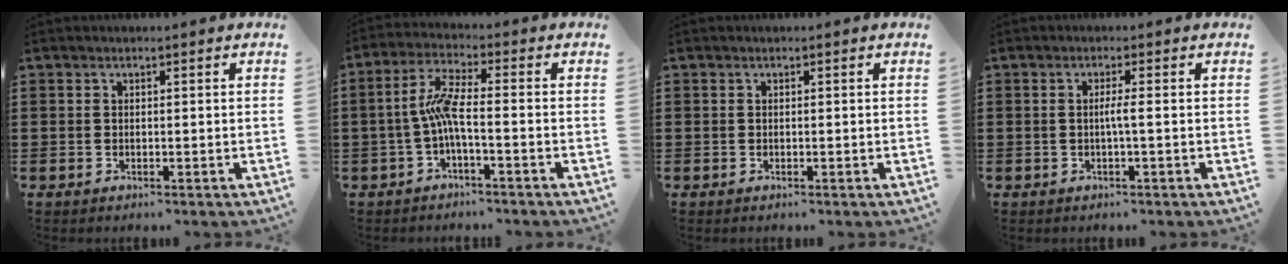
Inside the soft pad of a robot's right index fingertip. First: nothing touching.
{"total": 5.8, "force": [-1.5, 0.9, 5.5], "torque": [-0.124, -0.004, -0.035]}
{"total": 0.0}
{"total": 1.8, "force": [-0.3, -0.3, 1.7], "torque": [-0.032, -0.004, -0.008]}